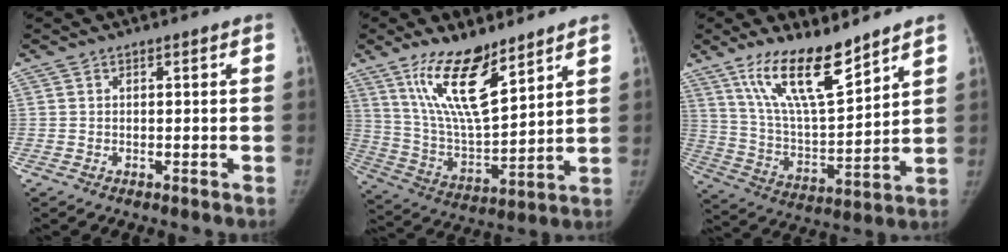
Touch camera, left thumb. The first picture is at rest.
{"total": 16.0, "force": [10.2, 5.1, 11.2], "torque": [-0.182, -0.064, 0.207]}
{"total": 15.7, "force": [11.0, 4.2, 10.4], "torque": [-0.166, -0.068, 0.215]}